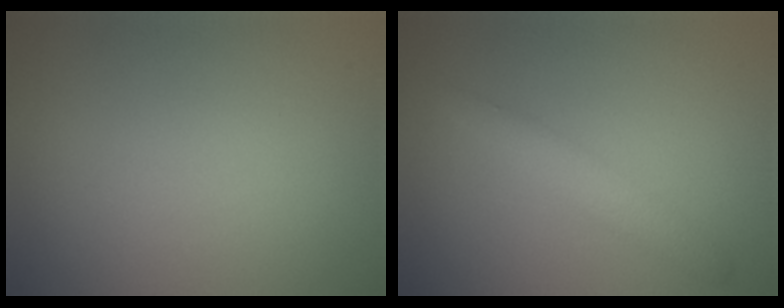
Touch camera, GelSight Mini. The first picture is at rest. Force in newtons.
{"total": 2.3, "press": 2.3, "slide": 0.0}